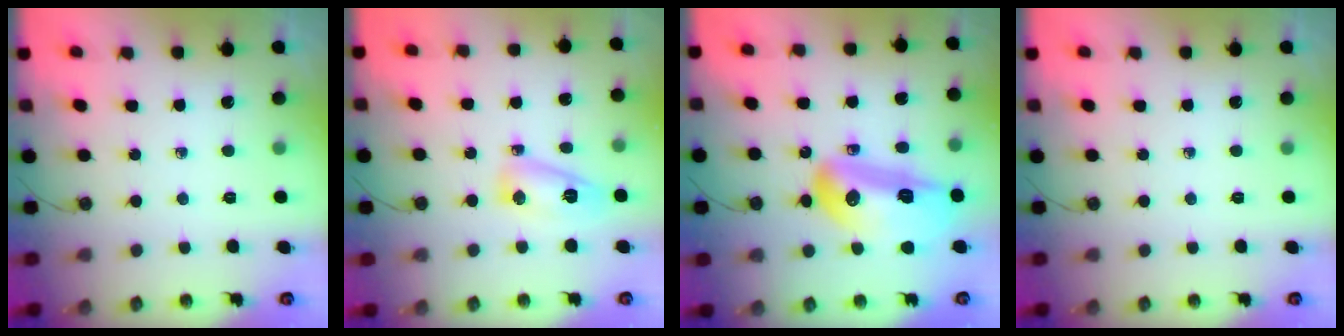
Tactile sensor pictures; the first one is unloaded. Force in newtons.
{"total": 8.0, "press": 8.0, "slide": 0.5}
{"total": 18.3, "press": 18.1, "slide": 2.5}
{"total": 0.0}